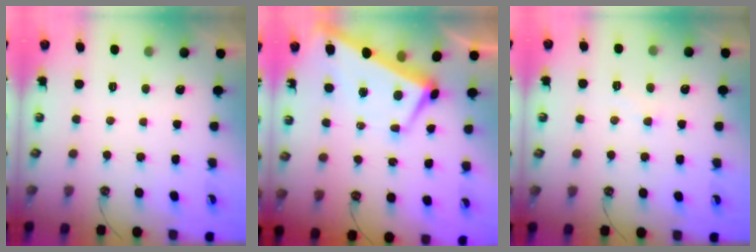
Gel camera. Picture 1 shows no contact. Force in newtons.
{"total": 1.1, "press": 0.4, "slide": 1.0}
{"total": 2.0, "press": 2.0, "slide": 0.4}